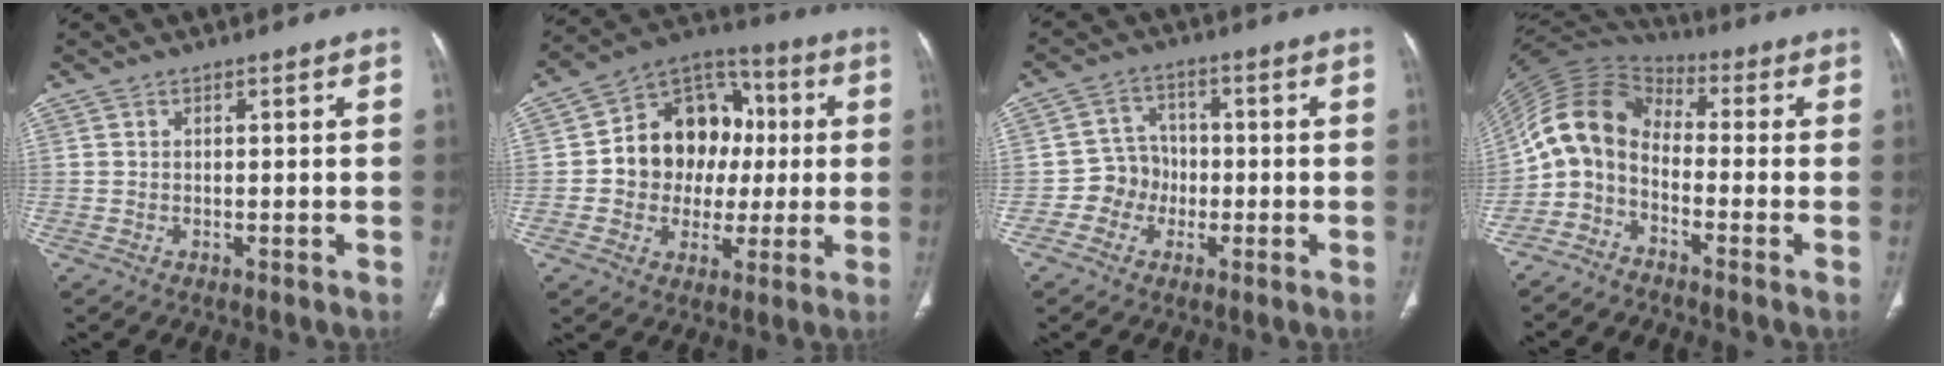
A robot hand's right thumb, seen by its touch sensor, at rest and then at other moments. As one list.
[{"total": 16.9, "force": [0.8, 13.7, 9.9], "torque": [-0.100, 0.031, 0.010]}, {"total": 5.7, "force": [-1.7, 5.3, 1.3], "torque": [0.014, 0.018, -0.039]}, {"total": 9.5, "force": [-3.2, 6.1, 6.6], "torque": [-0.123, 0.067, -0.083]}]